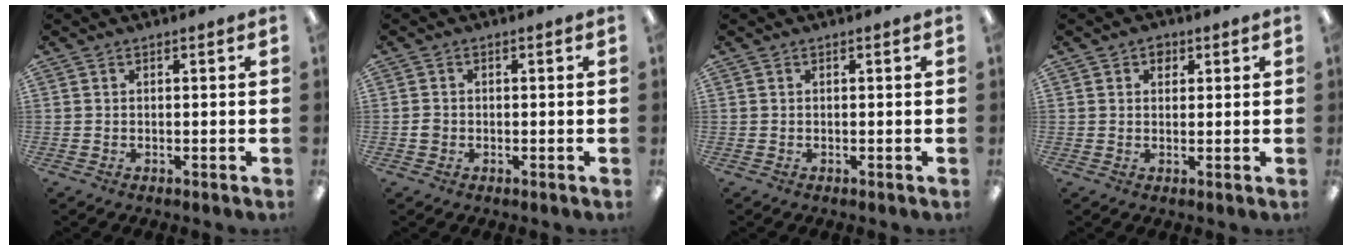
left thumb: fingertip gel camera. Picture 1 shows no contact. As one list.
[{"total": 1.5, "force": [-0.3, 1.3, 0.5], "torque": [-0.008, 0.004, -0.008]}, {"total": 0.0}, {"total": 2.7, "force": [1.6, 2.1, 0.8], "torque": [-0.003, -0.001, 0.025]}]